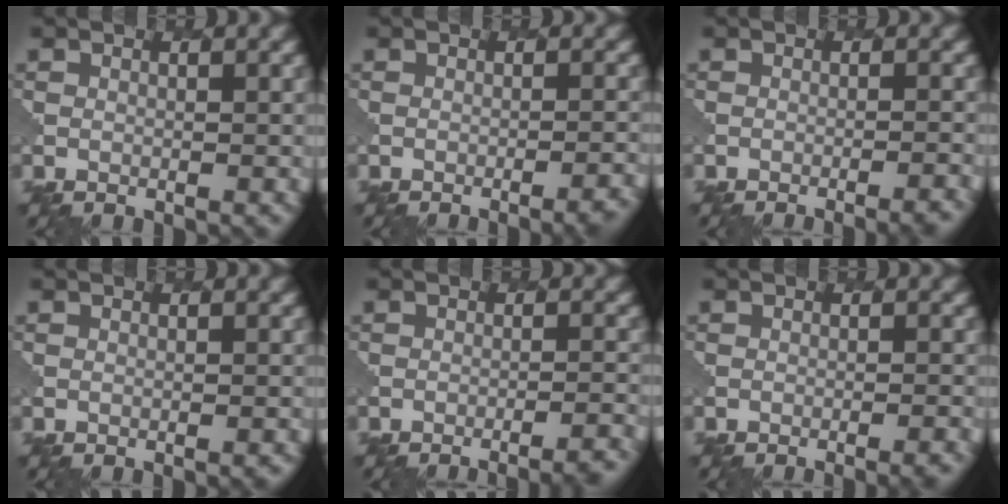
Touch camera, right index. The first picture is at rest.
{"total": 3.1, "force": [-2.1, 0.9, 2.0], "torque": [-0.012, 0.014, -0.028]}
{"total": 3.5, "force": [-2.6, 0.9, 2.1], "torque": [-0.010, 0.011, -0.030]}
{"total": 0.8, "force": [-0.5, 0.3, 0.5], "torque": [0.008, 0.003, -0.003]}
{"total": 5.1, "force": [-4.3, 1.2, 2.5], "torque": [-0.012, 0.015, -0.052]}
{"total": 2.9, "force": [-2.0, 0.8, 1.9], "torque": [-0.010, 0.011, -0.026]}